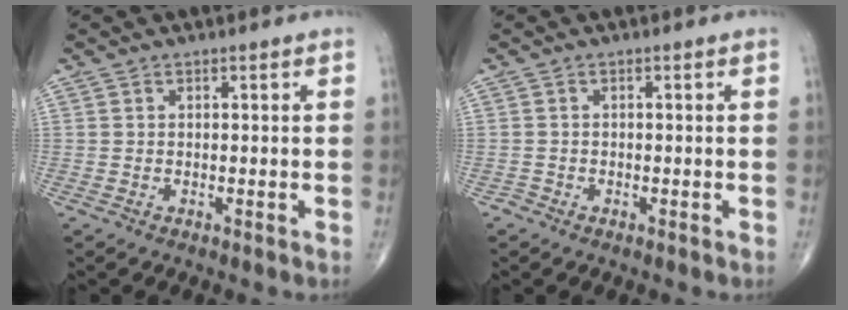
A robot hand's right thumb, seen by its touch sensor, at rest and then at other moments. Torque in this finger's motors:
{"motor_torque": [-0.08, 0.11, 0.06, 0.12, -0.02]}